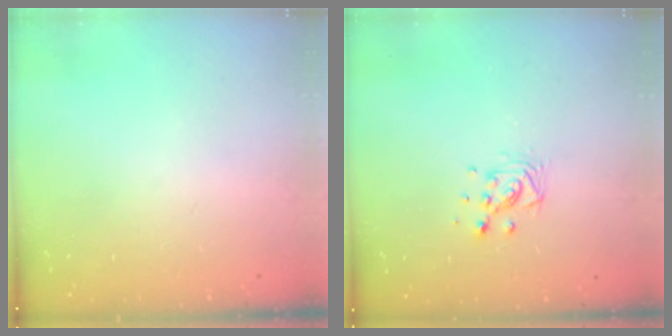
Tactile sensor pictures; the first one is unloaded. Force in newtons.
{"total": 7.7, "press": 7.3, "slide": 2.4}